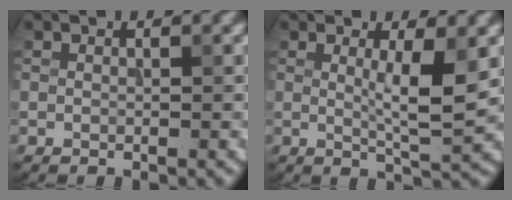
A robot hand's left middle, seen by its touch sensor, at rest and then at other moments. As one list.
[{"total": 4.1, "force": [0.7, 0.7, 4.0], "torque": [-0.064, -0.011, 0.014]}]